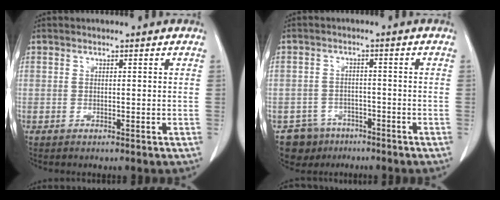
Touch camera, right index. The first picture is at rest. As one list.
[{"total": 5.6, "force": [-3.9, 4.1, 0.0], "torque": [0.000, 0.007, -0.059]}]